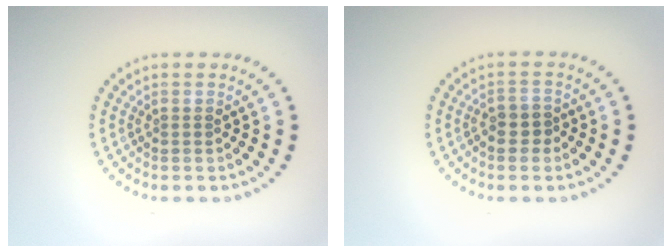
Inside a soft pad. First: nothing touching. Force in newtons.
{"total": 2.0, "press": 1.9, "slide": 0.7}